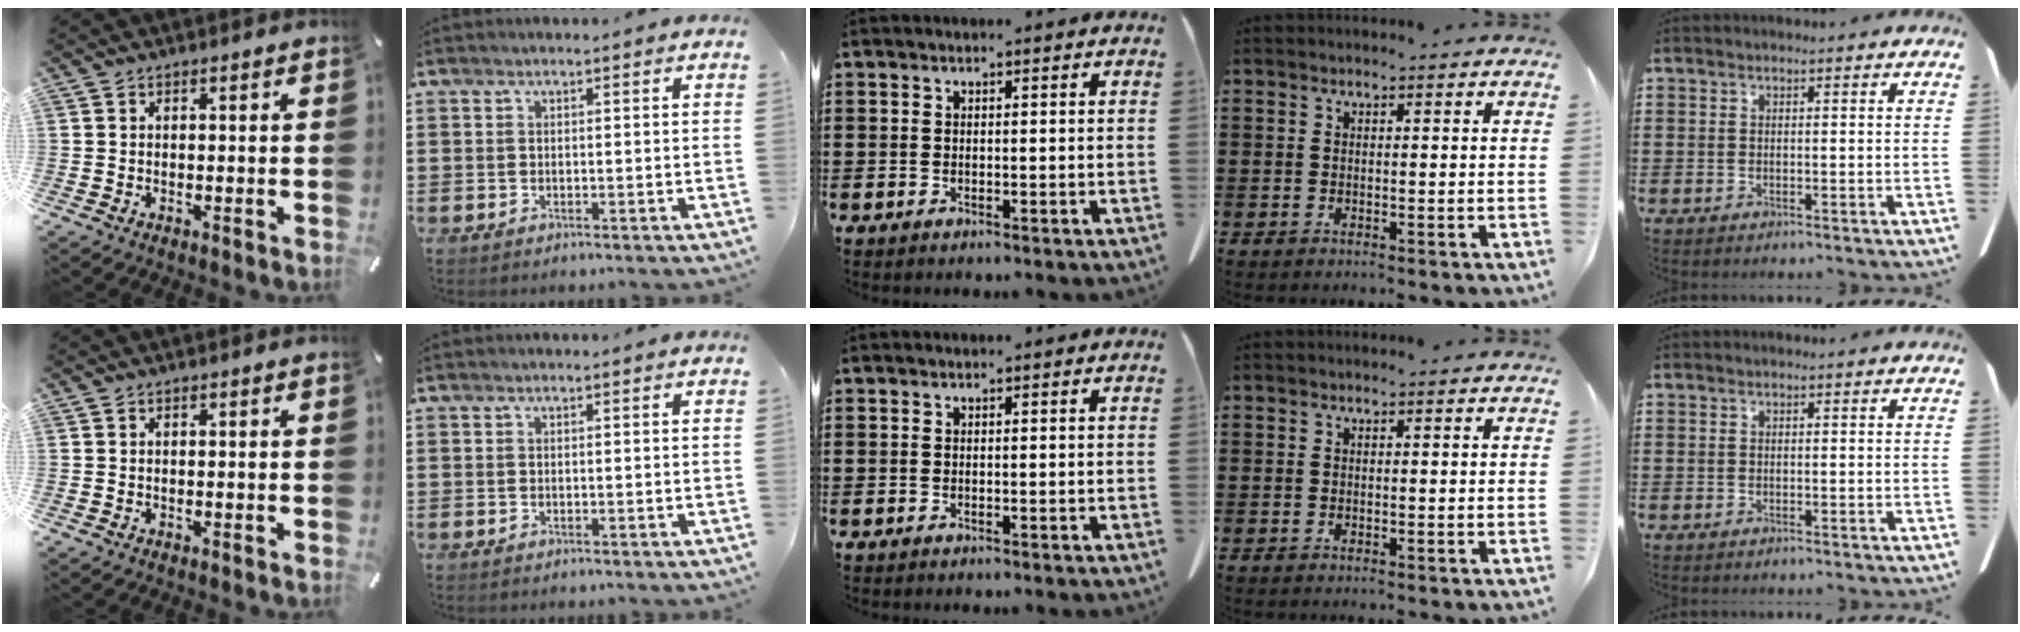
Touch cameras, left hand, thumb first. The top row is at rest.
{}